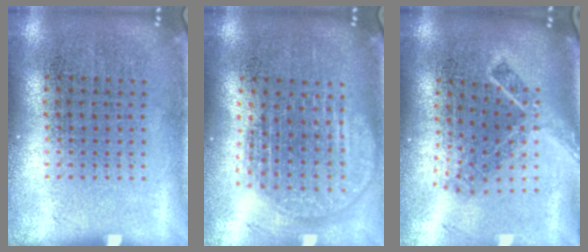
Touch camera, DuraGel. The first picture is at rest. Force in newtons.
{"total": 1.8, "press": 1.6, "slide": 0.9}
{"total": 2.1, "press": 1.5, "slide": 1.5}